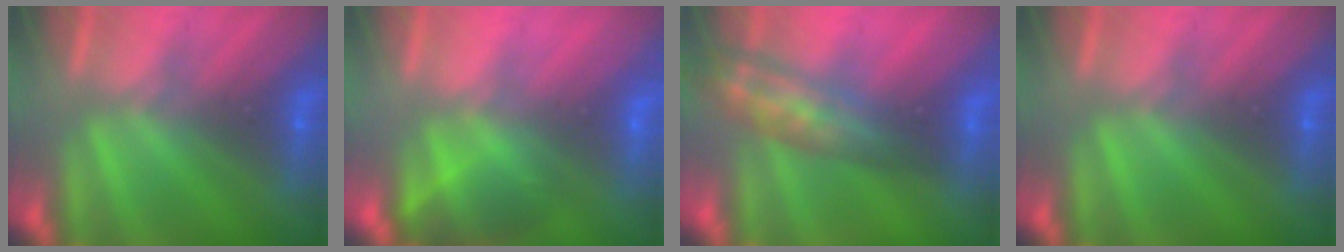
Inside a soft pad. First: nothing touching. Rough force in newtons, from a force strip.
{"total": 2.9}
{"total": 3.0}
{"total": 0.0}